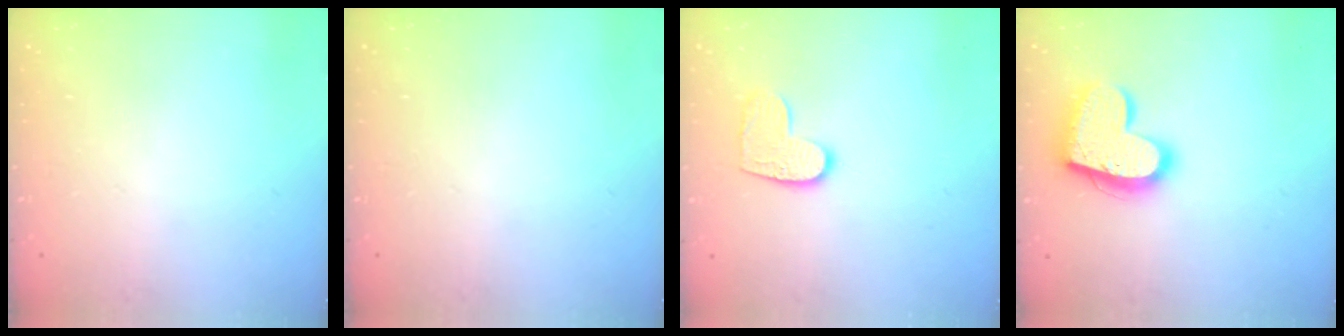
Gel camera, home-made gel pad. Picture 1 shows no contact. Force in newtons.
{"total": 0.0}
{"total": 8.9, "press": 8.9, "slide": 0.5}
{"total": 18.0, "press": 17.9, "slide": 1.4}